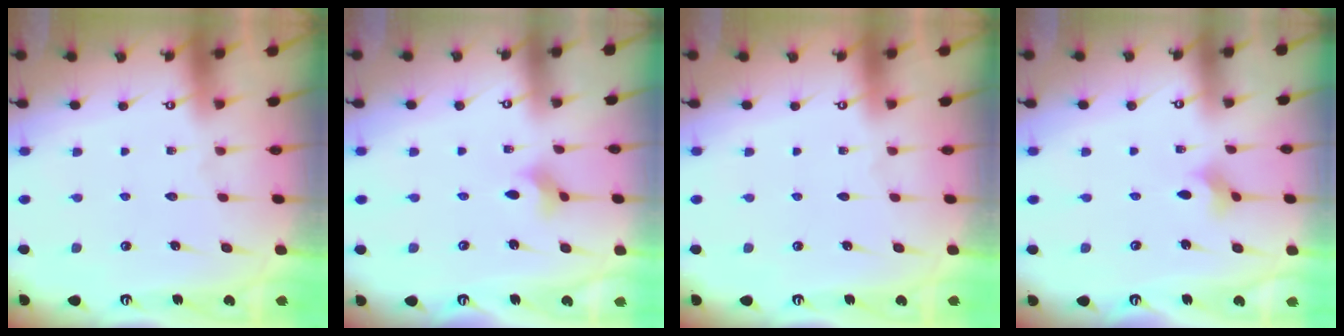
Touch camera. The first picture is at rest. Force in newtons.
{"total": 2.3, "press": 2.3, "slide": 0.5}
{"total": 0.0}
{"total": 2.3, "press": 2.2, "slide": 0.4}